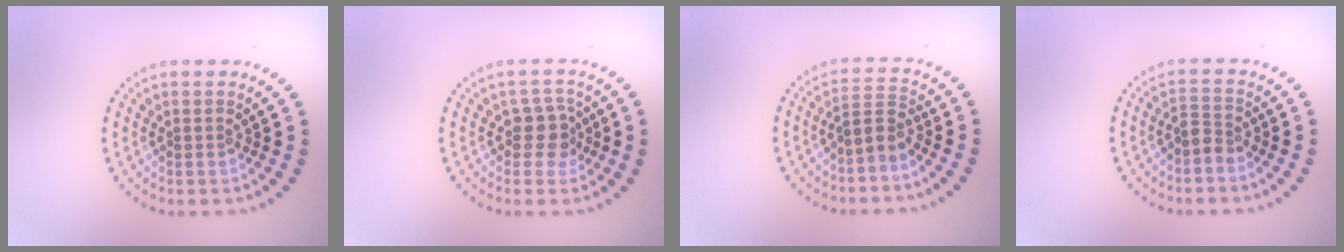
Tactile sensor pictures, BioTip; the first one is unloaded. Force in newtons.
{"total": 2.3, "press": 1.9, "slide": 1.4}
{"total": 2.2, "press": 1.5, "slide": 1.7}
{"total": 1.6, "press": 1.1, "slide": 1.1}